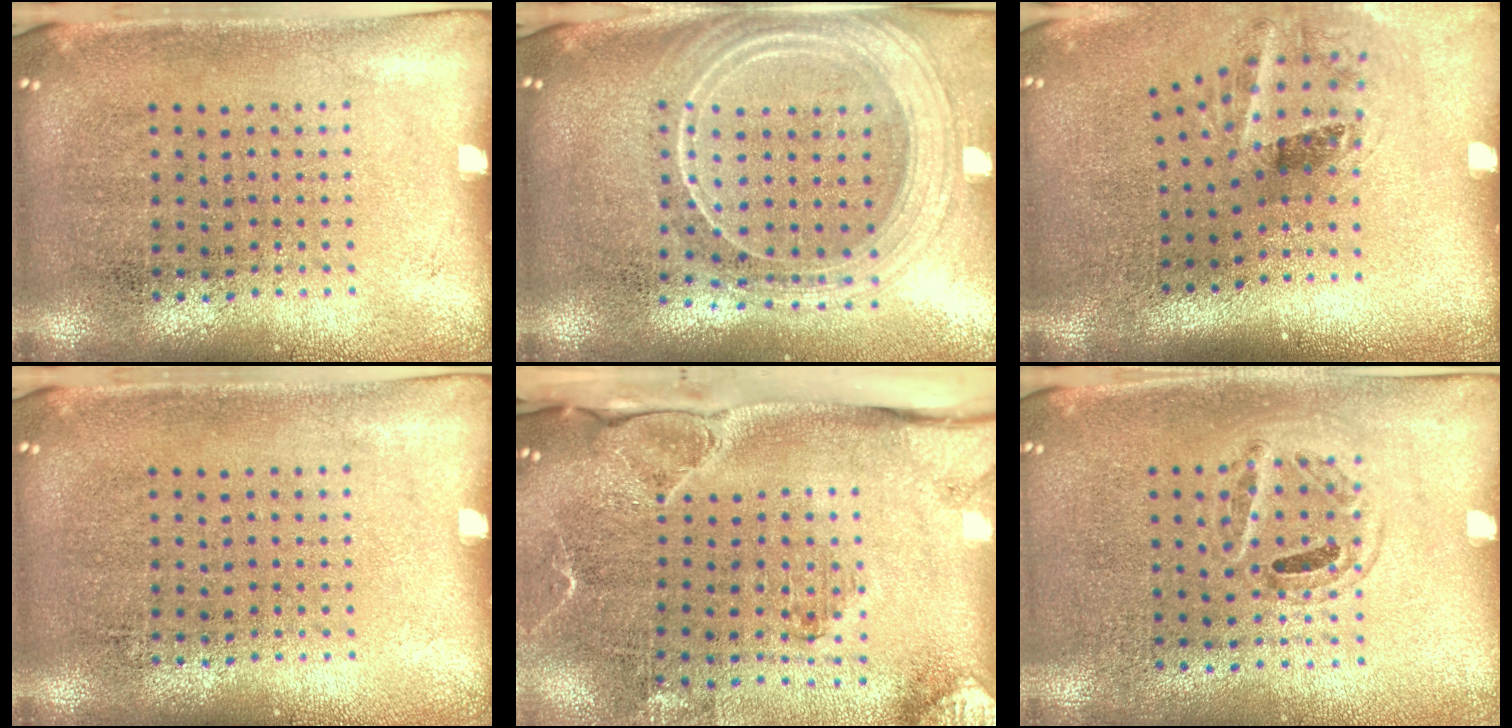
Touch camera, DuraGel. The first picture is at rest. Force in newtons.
{"total": 2.5, "press": 2.1, "slide": 1.2}
{"total": 1.6, "press": 1.2, "slide": 1.1}
{"total": 0.0}
{"total": 3.0, "press": 2.3, "slide": 1.9}
{"total": 0.9, "press": 0.8, "slide": 0.5}